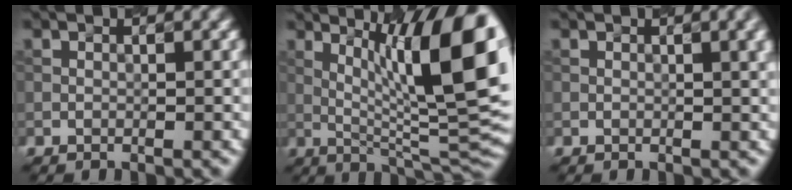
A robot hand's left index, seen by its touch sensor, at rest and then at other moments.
{"total": 13.2, "force": [3.1, 3.0, 12.5], "torque": [-0.170, 0.003, 0.054]}
{"total": 2.3, "force": [0.8, 0.7, 2.1], "torque": [-0.019, 0.006, 0.009]}